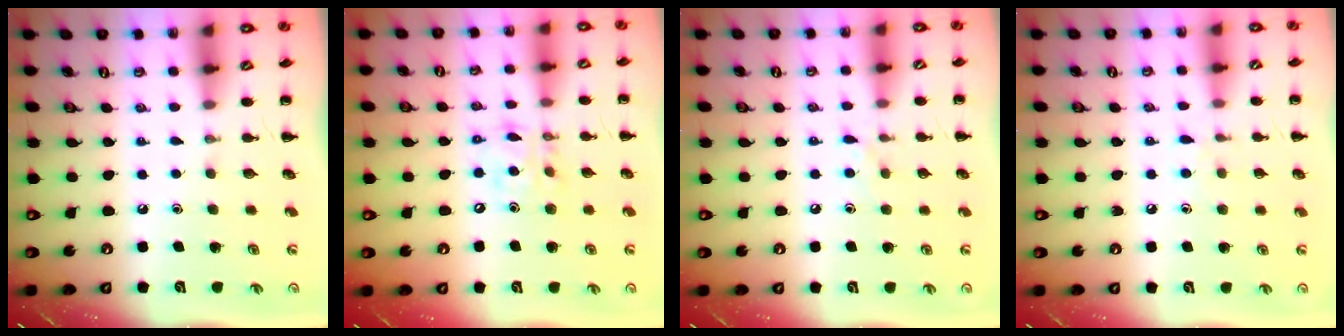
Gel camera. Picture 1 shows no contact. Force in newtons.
{"total": 12.1, "press": 11.8, "slide": 2.9}
{"total": 5.8, "press": 5.5, "slide": 2.0}
{"total": 5.9, "press": 5.4, "slide": 2.3}